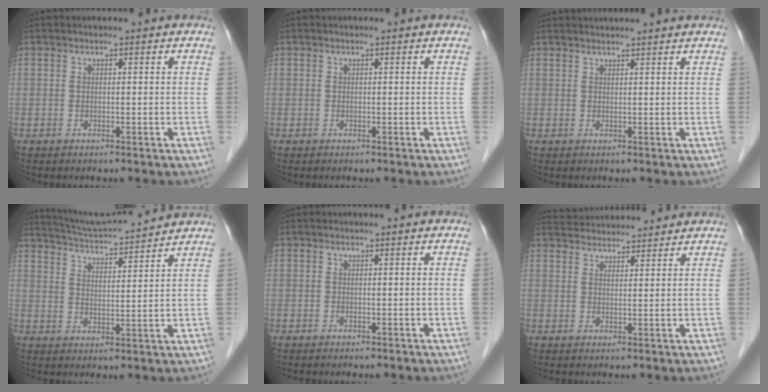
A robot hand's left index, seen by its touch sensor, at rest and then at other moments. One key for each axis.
{"total": 0.0}
{"total": 7.4, "fx": 6.9, "fy": 0.0, "fz": 2.4, "tx": -0.032, "ty": 0.034, "tz": 0.077}
{"total": 12.9, "fx": 12.3, "fy": 0.0, "fz": 3.9, "tx": -0.077, "ty": 0.018, "tz": 0.191}
{"total": 0.0}
{"total": 6.0, "fx": 5.9, "fy": 0.6, "fz": 0.9, "tx": -0.019, "ty": 0.037, "tz": 0.090}